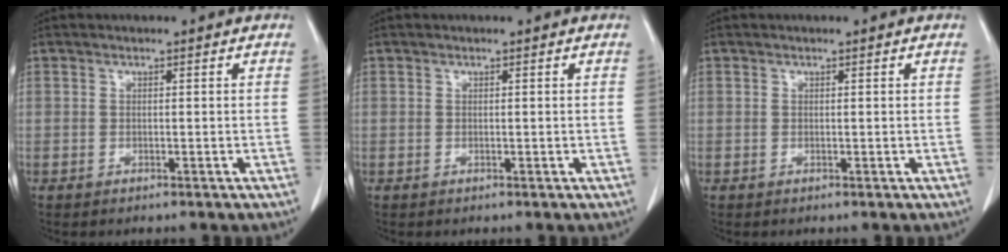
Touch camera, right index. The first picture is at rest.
{"total": 0.0}
{"total": 0.0}